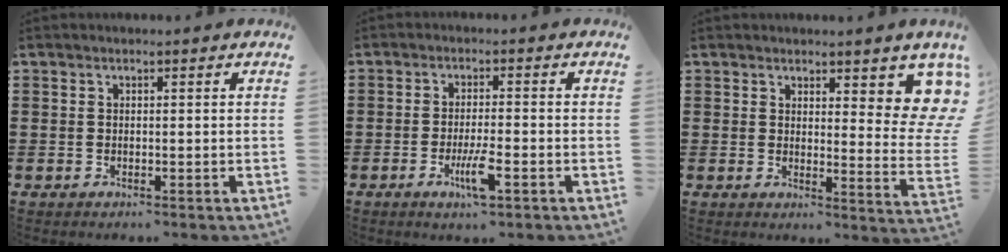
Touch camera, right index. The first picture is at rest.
{"total": 5.1, "force": [-2.3, 0.7, 4.5], "torque": [-0.094, -0.013, -0.043]}
{"total": 6.6, "force": [5.1, 1.8, 3.8], "torque": [-0.052, -0.027, 0.087]}